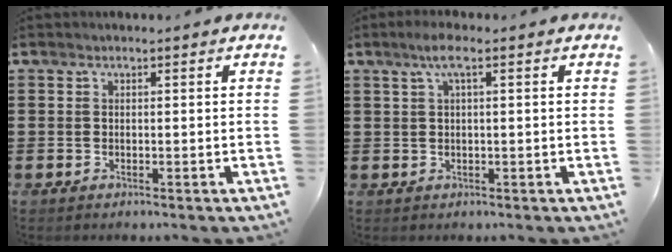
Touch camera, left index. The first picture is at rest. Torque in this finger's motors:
{"motor_torque": [0.63, -0.56, 0.20, 0.04]}